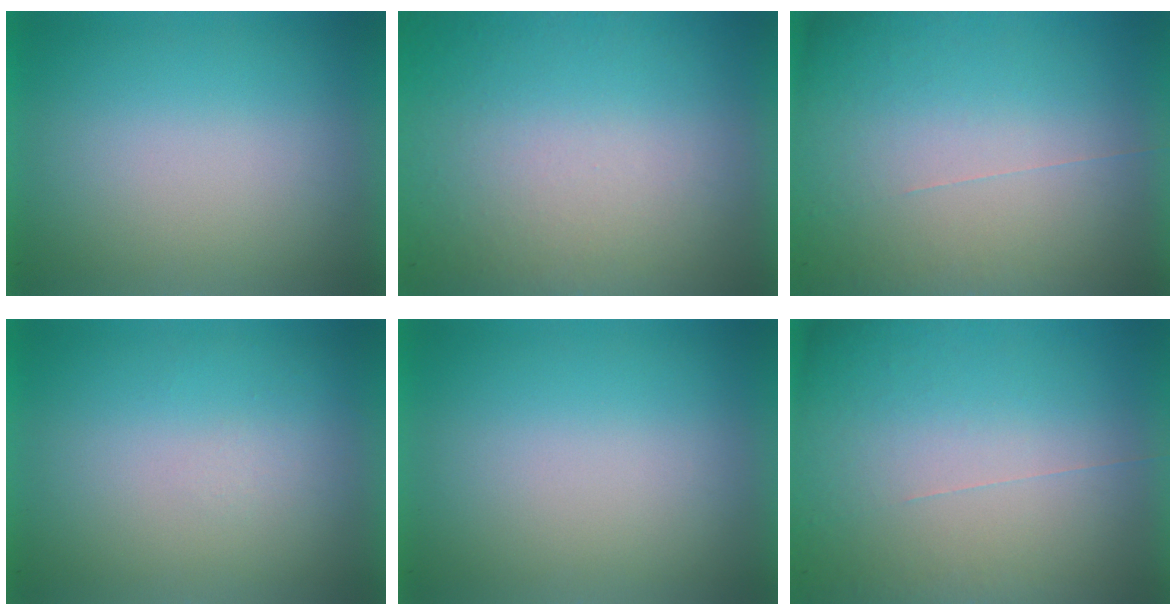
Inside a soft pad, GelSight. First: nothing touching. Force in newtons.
{"total": 9.2}
{"total": 5.7}
{"total": 1.0}
{"total": 0.0}
{"total": 5.7}